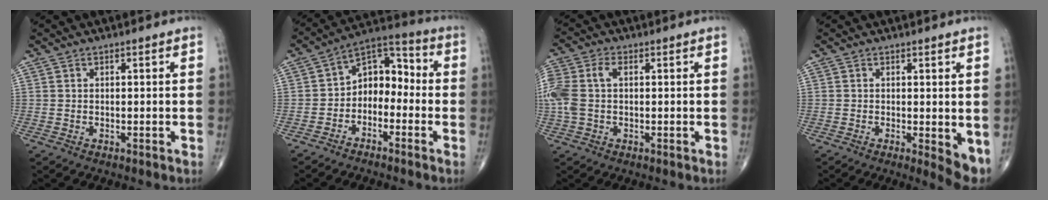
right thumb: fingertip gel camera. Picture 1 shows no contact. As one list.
[{"total": 9.1, "force": [-2.3, 6.5, 6.0], "torque": [-0.060, 0.054, -0.058]}, {"total": 9.1, "force": [0.5, 5.7, 7.0], "torque": [-0.195, 0.026, 0.014]}, {"total": 5.1, "force": [-0.3, 1.5, 4.8], "torque": [-0.063, -0.015, -0.004]}]